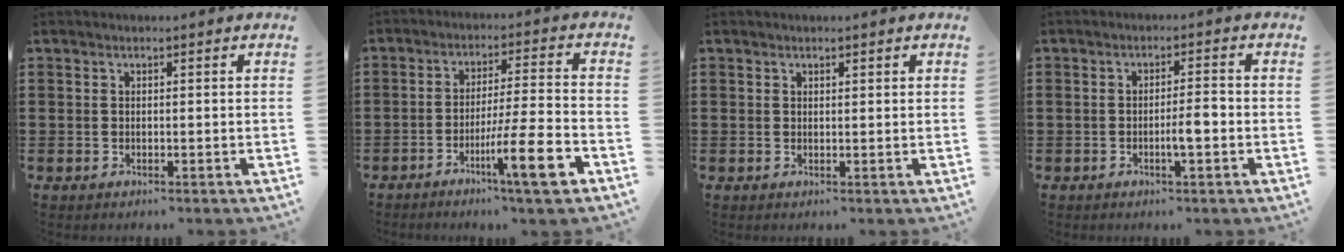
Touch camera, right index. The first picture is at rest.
{"total": 11.1, "force": [-5.5, 0.6, 9.6], "torque": [-0.162, 0.002, -0.097]}
{"total": 0.5, "force": [0.4, 0.3, 0.2], "torque": [-0.006, 0.003, 0.007]}
{"total": 3.5, "force": [-1.0, 0.5, 3.3], "torque": [-0.057, 0.003, -0.019]}